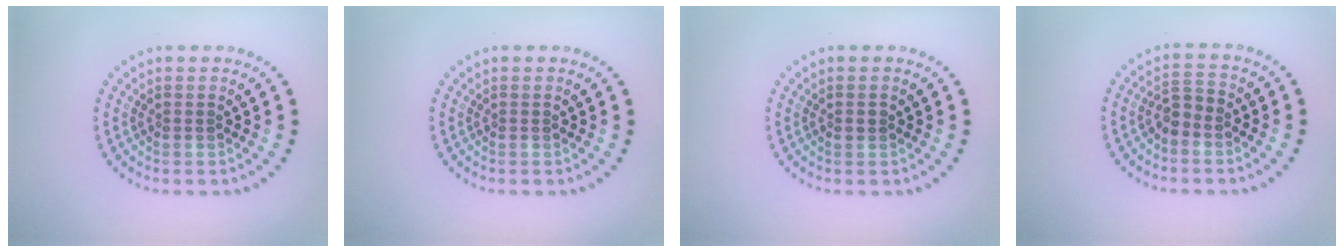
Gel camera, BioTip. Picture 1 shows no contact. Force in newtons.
{"total": 0.0}
{"total": 0.9, "press": 0.9, "slide": 0.0}
{"total": 1.9, "press": 1.6, "slide": 1.0}